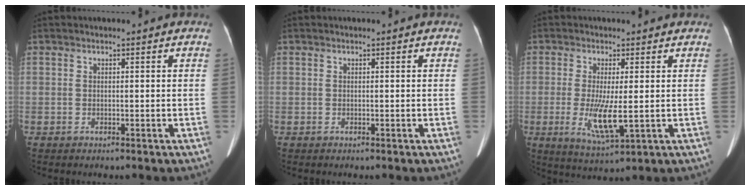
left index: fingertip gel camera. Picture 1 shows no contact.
{"total": 0.0}
{"total": 7.1, "force": [-0.7, 1.2, 6.9], "torque": [-0.139, -0.019, -0.006]}